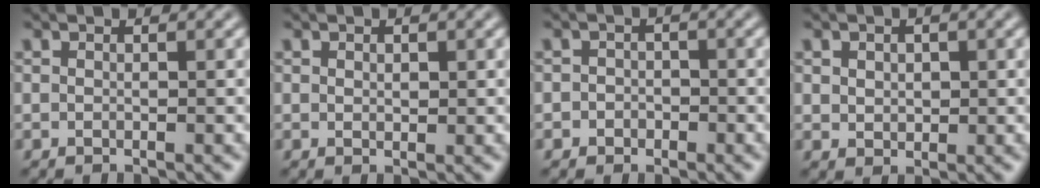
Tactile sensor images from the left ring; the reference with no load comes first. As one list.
[{"total": 0.7, "force": [0.3, 0.5, 0.5], "torque": [-0.007, -0.001, 0.005]}, {"total": 1.7, "force": [-0.6, 1.6, 0.3], "torque": [0.017, 0.005, -0.022]}, {"total": 1.6, "force": [0.4, 1.3, 0.9], "torque": [-0.016, 0.001, 0.008]}]